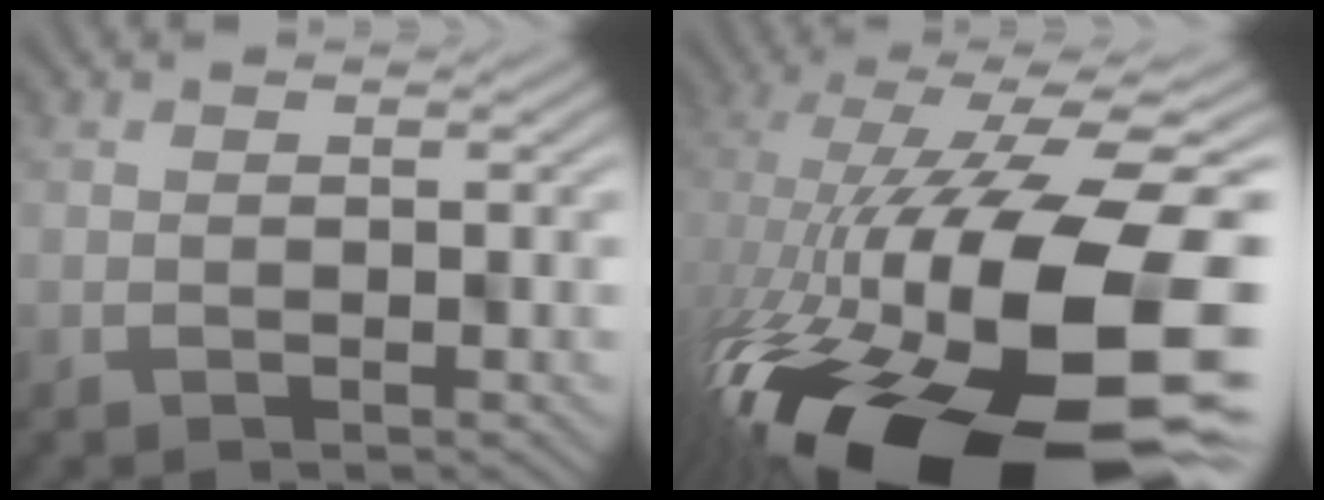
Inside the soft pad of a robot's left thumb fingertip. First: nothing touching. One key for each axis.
{"total": 19.4, "fx": -6.5, "fy": 8.2, "fz": 16.4, "tx": -0.307, "ty": -0.034, "tz": -0.090}